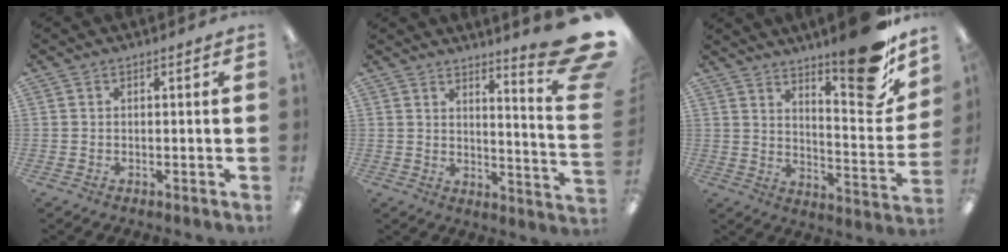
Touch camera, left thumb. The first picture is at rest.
{"total": 11.4, "force": [7.6, 1.7, 8.4], "torque": [-0.112, -0.073, 0.126]}
{"total": 16.9, "force": [12.9, 4.5, 10.1], "torque": [-0.125, -0.105, 0.209]}